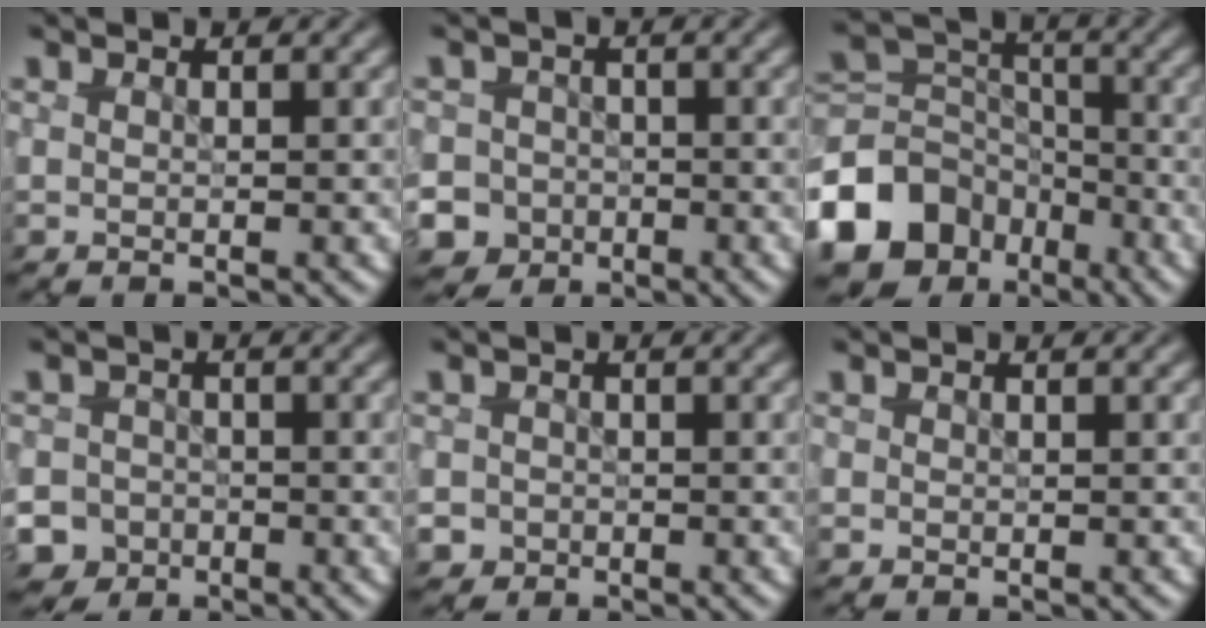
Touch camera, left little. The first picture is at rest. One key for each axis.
{"total": 7.5, "fx": -4.3, "fy": 6.1, "fz": 0.8, "tx": -0.013, "ty": -0.020, "tz": -0.083}
{"total": 10.2, "fx": -5.8, "fy": 7.6, "fz": 3.8, "tx": -0.087, "ty": 0.012, "tz": -0.119}
{"total": 5.7, "fx": -3.6, "fy": 4.4, "fz": 0.6, "tx": 0.002, "ty": -0.009, "tz": -0.065}
{"total": 1.6, "fx": -1.0, "fy": 1.3, "fz": -0.1, "tx": 0.008, "ty": 0.008, "tz": -0.014}
{"total": 0.0}